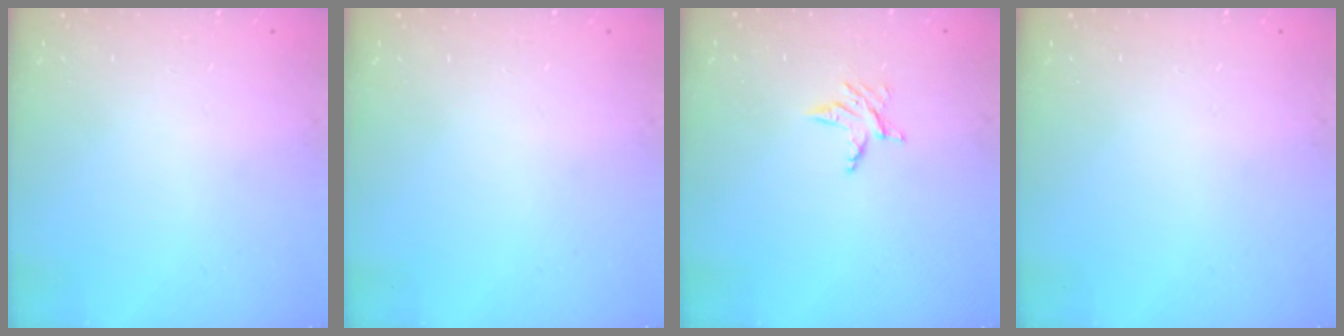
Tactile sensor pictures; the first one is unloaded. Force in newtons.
{"total": 0.0}
{"total": 3.4, "press": 3.4, "slide": 0.4}
{"total": 0.0}